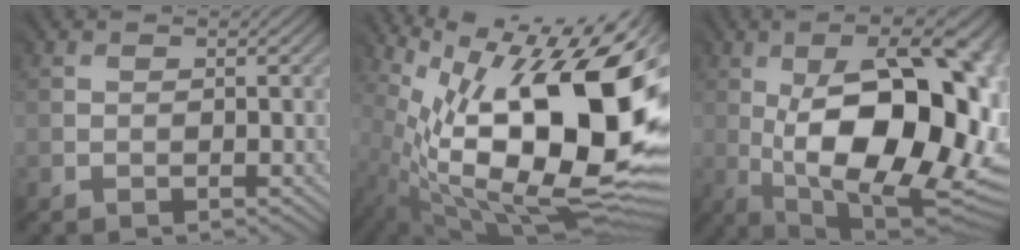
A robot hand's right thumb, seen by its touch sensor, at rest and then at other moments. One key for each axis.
{"total": 19.5, "fx": 1.9, "fy": 7.6, "fz": 17.9, "tx": -0.302, "ty": 0.002, "tz": 0.042}
{"total": 19.9, "fx": -0.5, "fy": 8.4, "fz": 18.0, "tx": -0.254, "ty": 0.013, "tz": -0.016}